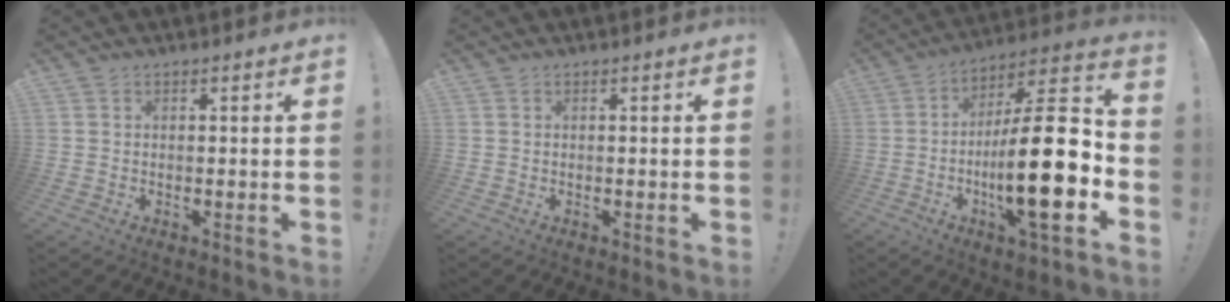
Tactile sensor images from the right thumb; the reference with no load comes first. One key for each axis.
{"total": 0.0}
{"total": 23.9, "fx": -5.2, "fy": 6.1, "fz": 22.5, "tx": -0.374, "ty": 0.021, "tz": -0.088}